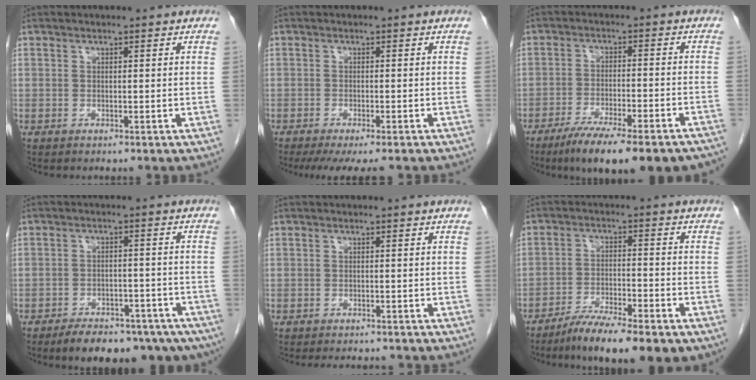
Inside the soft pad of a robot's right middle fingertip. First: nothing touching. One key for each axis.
{"total": 8.9, "fx": -7.5, "fy": 1.2, "fz": 4.7, "tx": -0.057, "ty": -0.015, "tz": -0.104}
{"total": 18.2, "fx": -14.7, "fy": 2.7, "fz": 10.4, "tx": -0.110, "ty": -0.010, "tz": -0.208}
{"total": 14.8, "fx": -11.2, "fy": 6.3, "fz": 7.4, "tx": -0.084, "ty": 0.013, "tz": -0.140}
{"total": 5.1, "fx": -4.7, "fy": 1.3, "fz": 1.6, "tx": -0.015, "ty": -0.004, "tz": -0.060}
{"total": 11.5, "fx": -8.4, "fy": 2.0, "fz": 7.6, "tx": -0.119, "ty": -0.018, "tz": -0.134}